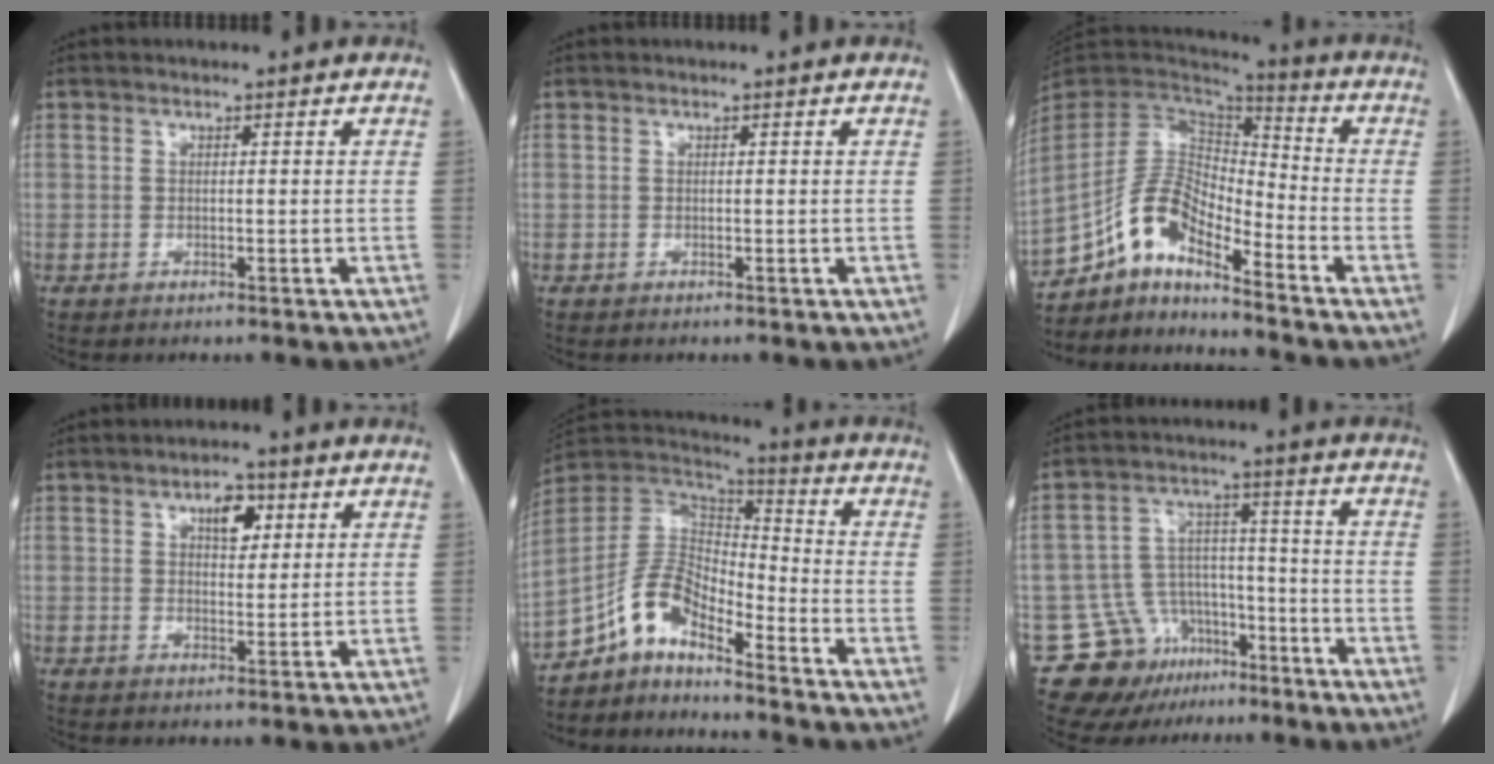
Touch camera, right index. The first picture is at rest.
{"total": 0.0}
{"total": 11.6, "force": [-8.7, 3.4, 6.7], "torque": [-0.135, 0.037, -0.166]}
{"total": 4.4, "force": [1.9, 2.2, 3.2], "torque": [-0.049, 0.006, 0.030]}
{"total": 9.4, "force": [-7.3, 3.0, 5.1], "torque": [-0.108, 0.037, -0.140]}
{"total": 12.4, "force": [-8.3, 8.7, 2.8], "torque": [-0.051, 0.054, -0.126]}